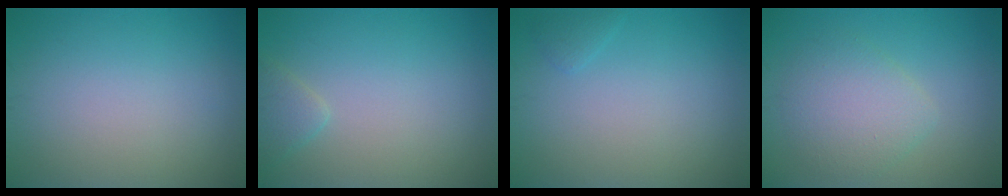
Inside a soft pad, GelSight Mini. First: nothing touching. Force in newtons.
{"total": 1.4, "press": 1.4, "slide": 0.1}
{"total": 0.7, "press": 0.7, "slide": 0.1}
{"total": 3.6, "press": 3.6, "slide": 0.2}